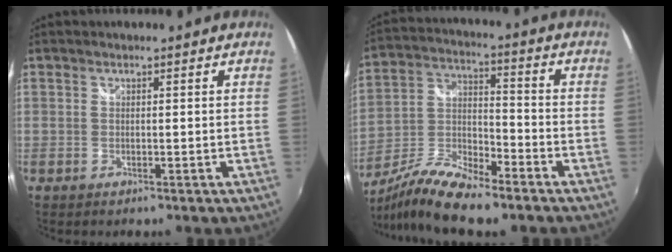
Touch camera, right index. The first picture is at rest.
{"total": 14.0, "force": [-10.1, 3.6, 9.1], "torque": [-0.196, -0.017, -0.196]}